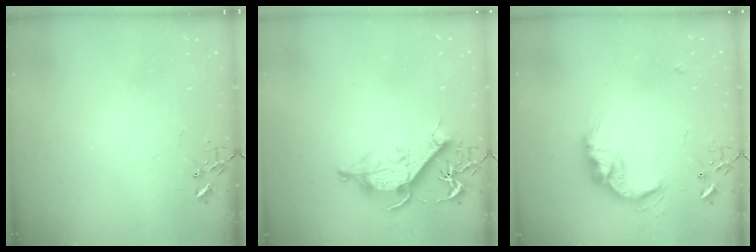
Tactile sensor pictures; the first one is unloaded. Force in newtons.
{"total": 11.0, "press": 11.0, "slide": 1.3}
{"total": 15.0, "press": 15.0, "slide": 0.6}